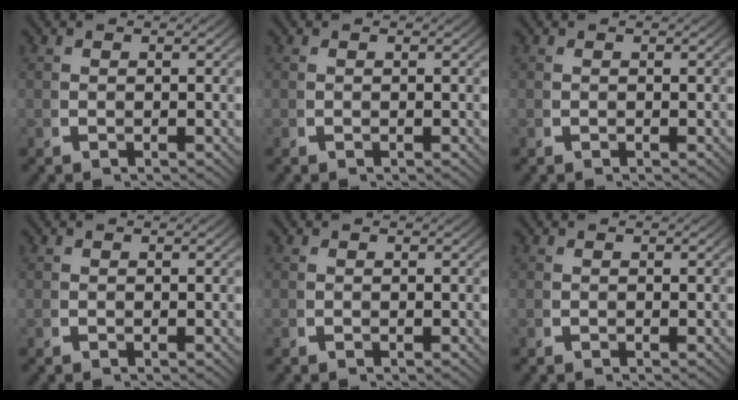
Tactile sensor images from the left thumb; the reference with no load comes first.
{"total": 0.0}
{"total": 0.0}
{"total": 0.0}
{"total": 0.0}
{"total": 0.0}